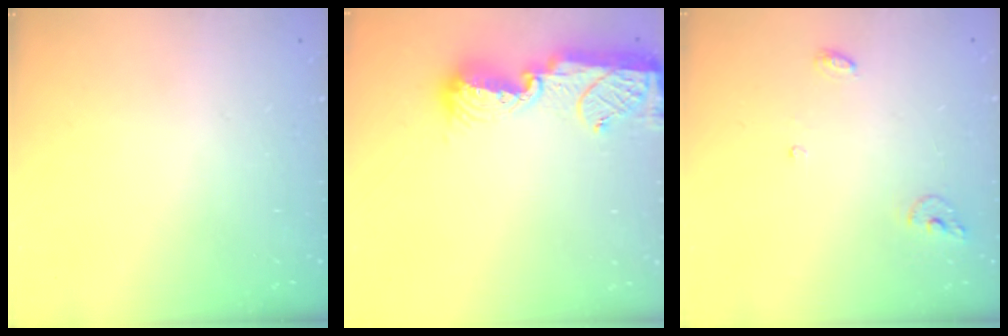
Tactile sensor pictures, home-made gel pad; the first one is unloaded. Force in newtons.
{"total": 11.0, "press": 11.0, "slide": 0.6}
{"total": 5.0, "press": 5.0, "slide": 0.4}